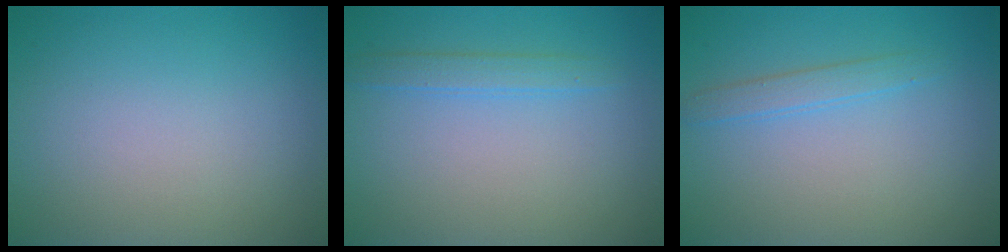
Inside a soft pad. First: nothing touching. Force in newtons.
{"total": 1.6, "press": 1.6, "slide": 0.0}
{"total": 1.6, "press": 1.6, "slide": 0.1}